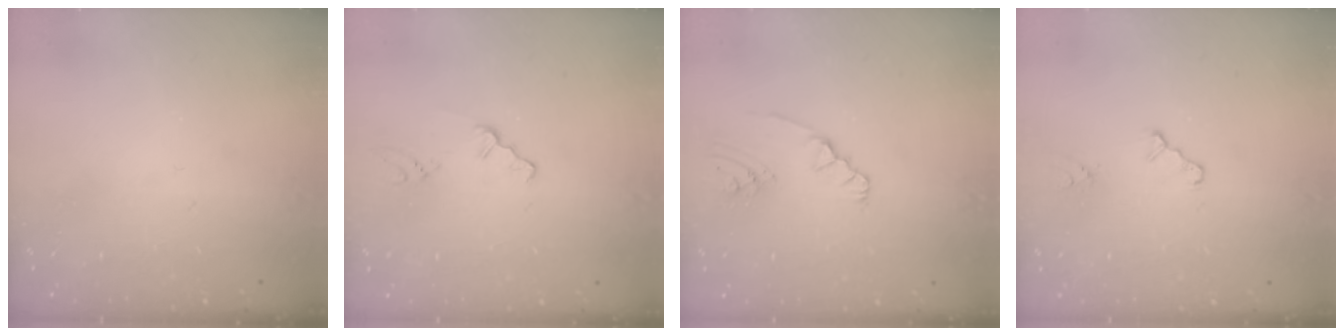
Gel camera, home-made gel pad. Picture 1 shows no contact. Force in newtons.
{"total": 0.7, "press": 0.6, "slide": 0.2}
{"total": 2.7, "press": 2.5, "slide": 1.0}
{"total": 2.0, "press": 2.0, "slide": 0.4}